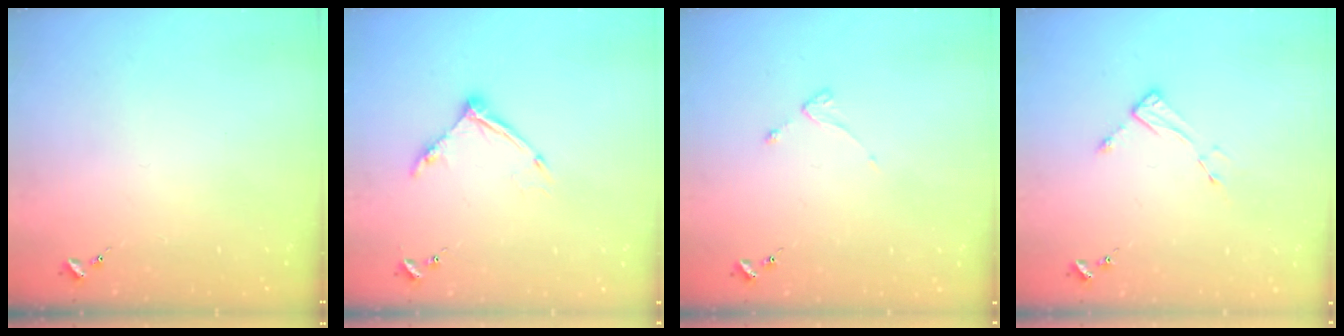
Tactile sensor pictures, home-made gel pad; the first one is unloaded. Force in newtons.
{"total": 10.5, "press": 10.5, "slide": 1.0}
{"total": 2.2, "press": 2.1, "slide": 0.4}
{"total": 4.8, "press": 4.7, "slide": 0.3}